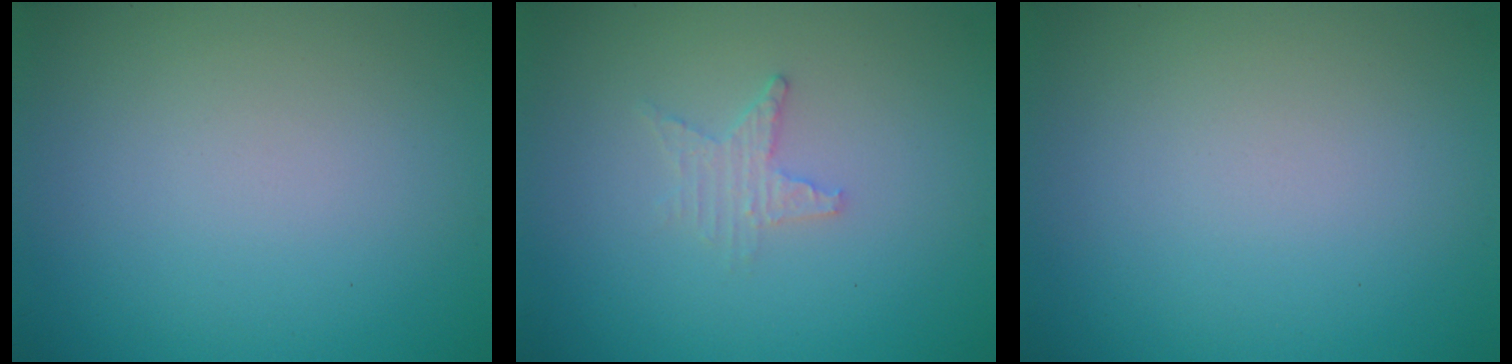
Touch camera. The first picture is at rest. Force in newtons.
{"total": 1.5, "press": 1.4, "slide": 0.3}
{"total": 0.0}